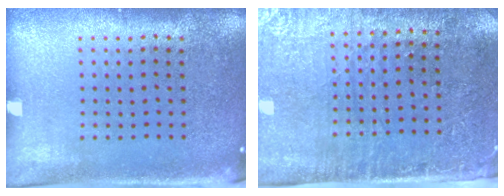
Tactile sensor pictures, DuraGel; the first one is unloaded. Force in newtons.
{"total": 3.0, "press": 2.6, "slide": 1.4}